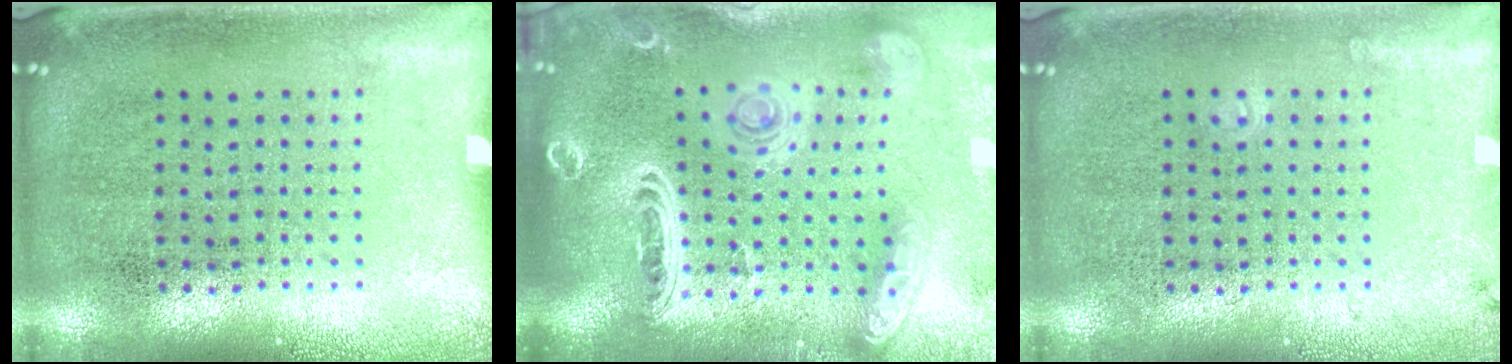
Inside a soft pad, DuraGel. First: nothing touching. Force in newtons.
{"total": 3.7, "press": 2.9, "slide": 2.2}
{"total": 0.9, "press": 0.9, "slide": 0.1}